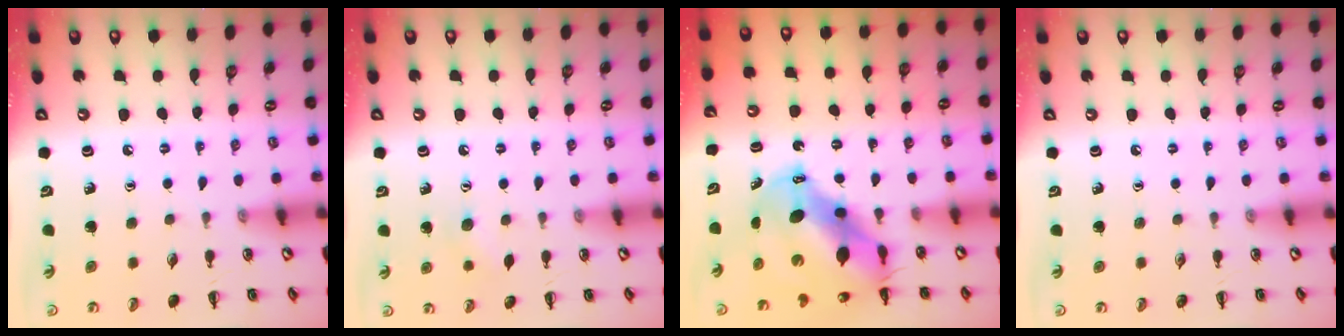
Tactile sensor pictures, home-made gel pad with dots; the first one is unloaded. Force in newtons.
{"total": 5.7, "press": 5.6, "slide": 1.4}
{"total": 12.1, "press": 11.7, "slide": 3.1}
{"total": 0.0}